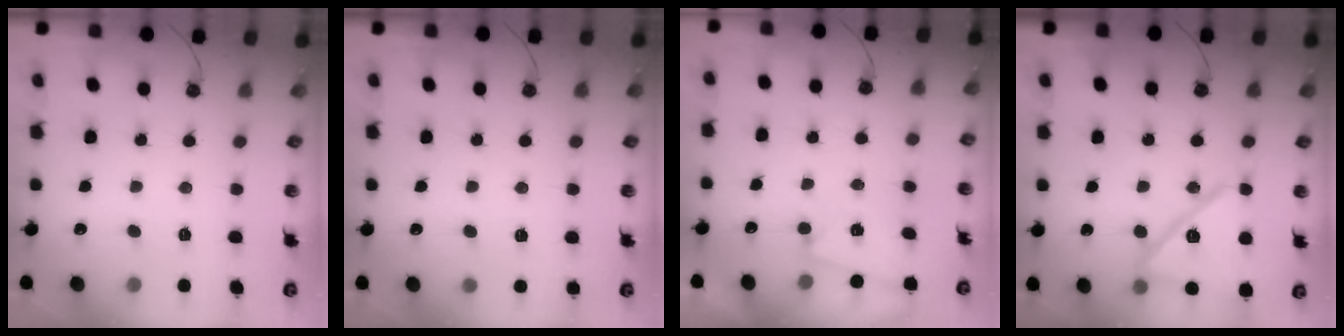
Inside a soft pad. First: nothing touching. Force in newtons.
{"total": 2.4, "press": 2.3, "slide": 0.6}
{"total": 2.9, "press": 0.8, "slide": 2.7}
{"total": 15.2, "press": 15.2, "slide": 0.4}